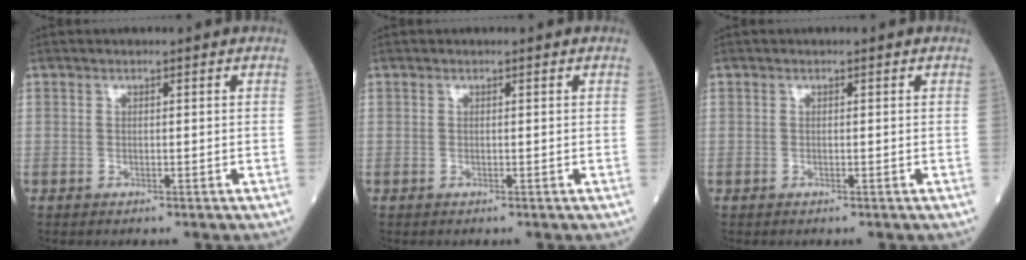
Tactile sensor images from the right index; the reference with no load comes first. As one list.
[{"total": 0.0}, {"total": 0.0}]